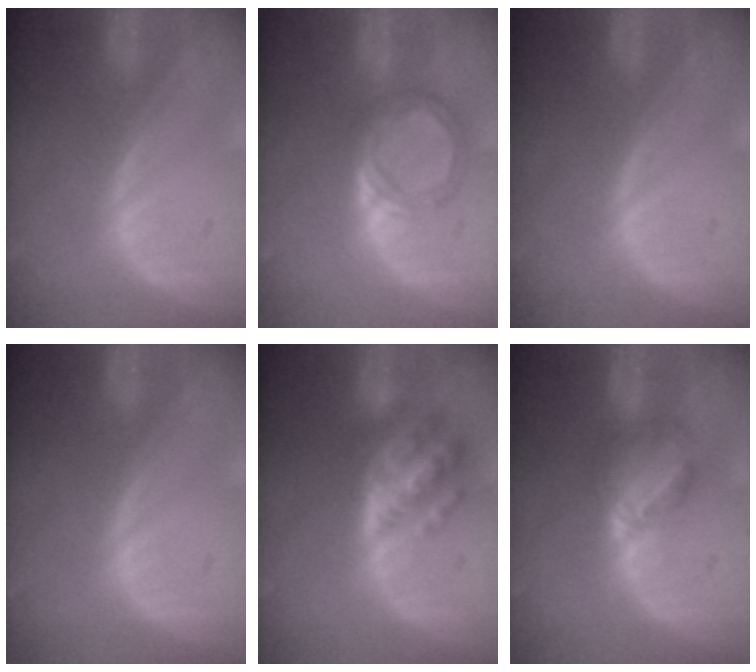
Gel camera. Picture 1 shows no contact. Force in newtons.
{"total": 5.2, "press": 5.0, "slide": 1.3}
{"total": 0.0}
{"total": 0.0}
{"total": 7.5, "press": 7.5, "slide": 0.5}
{"total": 6.2, "press": 5.3, "slide": 3.2}